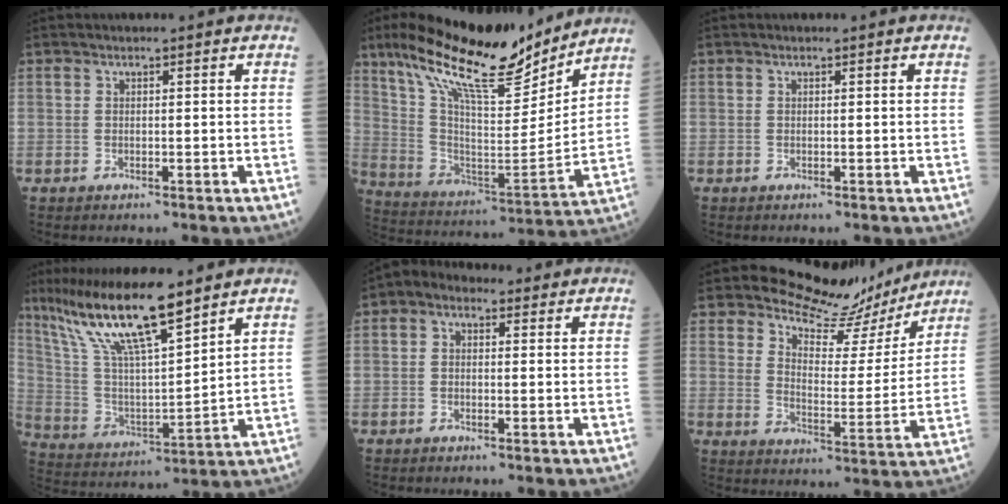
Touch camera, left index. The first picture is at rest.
{"total": 21.7, "force": [16.6, 4.8, 13.1], "torque": [-0.235, -0.001, 0.287]}
{"total": 0.0}
{"total": 15.9, "force": [12.0, 2.0, 10.2], "torque": [-0.197, 0.004, 0.228]}
{"total": 4.9, "force": [2.6, 3.3, 2.6], "torque": [-0.044, 0.036, 0.038]}
{"total": 12.7, "force": [11.9, 4.2, 2.0], "torque": [-0.026, -0.030, 0.153]}